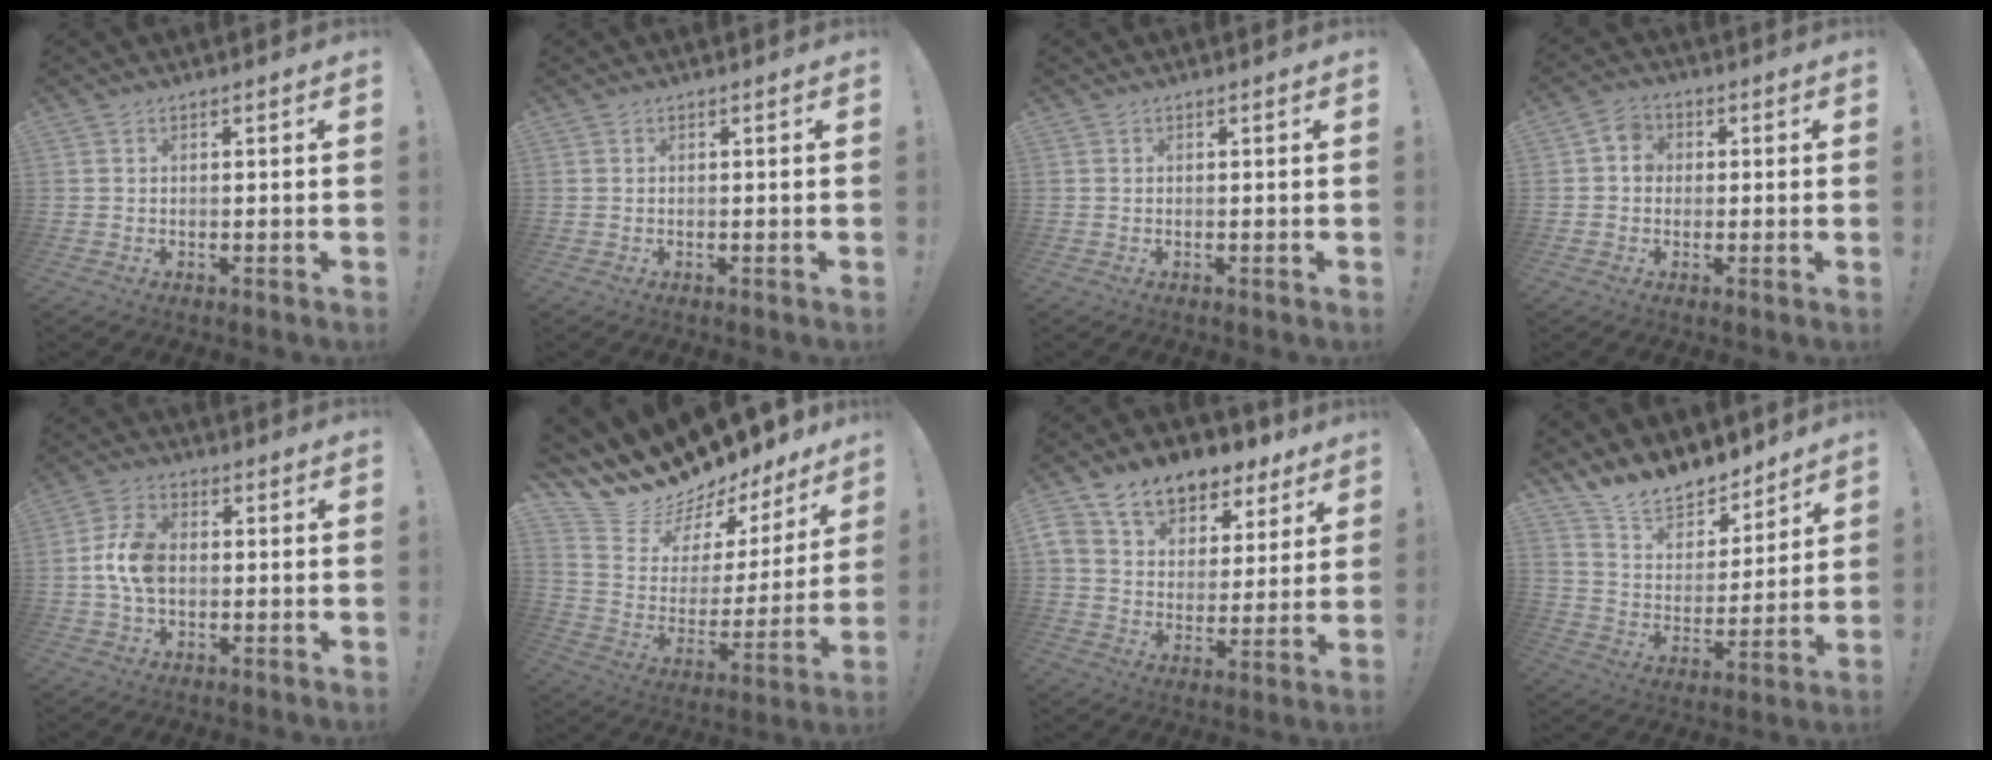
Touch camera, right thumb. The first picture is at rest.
{"total": 0.0}
{"total": 0.0}
{"total": 5.6, "force": [0.5, 4.9, 2.6], "torque": [-0.041, 0.013, 0.011]}
{"total": 9.4, "force": [-0.8, 6.2, 7.0], "torque": [-0.128, 0.009, -0.012]}
{"total": 14.7, "force": [13.8, 4.5, 2.0], "torque": [-0.059, -0.131, 0.252]}
{"total": 13.3, "force": [8.1, 8.9, 5.8], "torque": [-0.092, -0.045, 0.151]}
{"total": 12.9, "force": [11.8, 4.5, 2.7], "torque": [-0.070, -0.096, 0.221]}